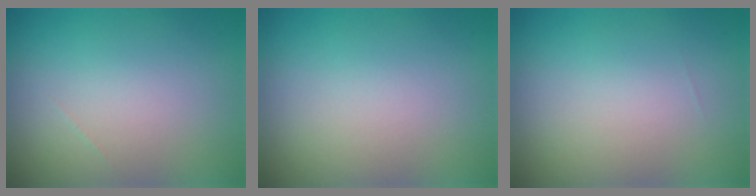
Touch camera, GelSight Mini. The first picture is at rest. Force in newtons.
{"total": 0.0}
{"total": 0.0}